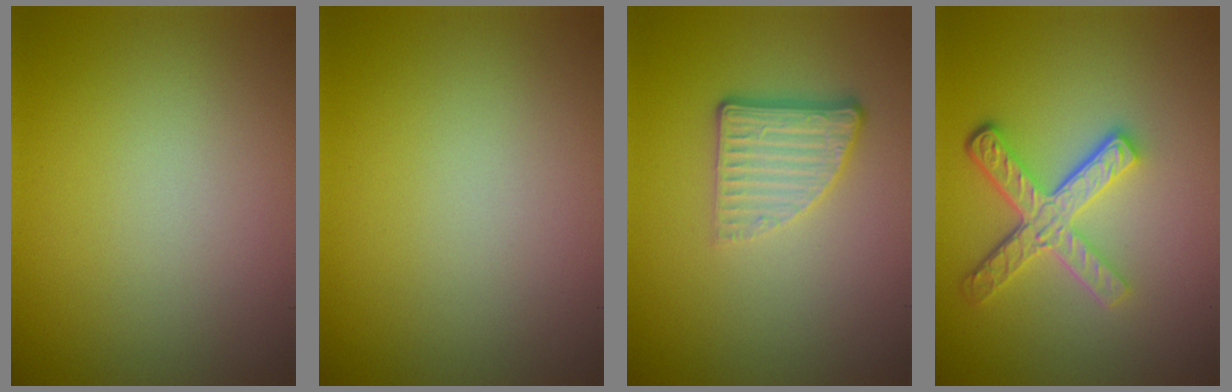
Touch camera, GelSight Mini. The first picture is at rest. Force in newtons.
{"total": 0.0}
{"total": 3.8, "press": 2.6, "slide": 2.8}
{"total": 4.9, "press": 3.6, "slide": 3.3}